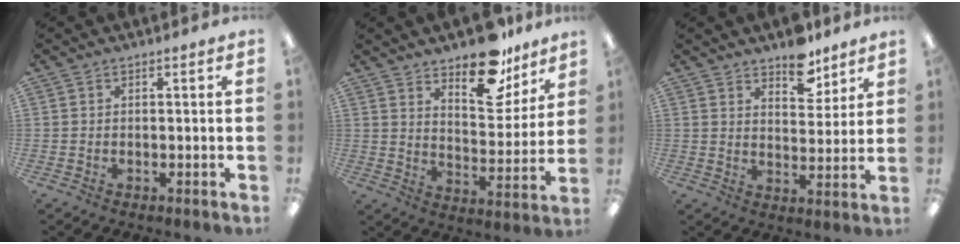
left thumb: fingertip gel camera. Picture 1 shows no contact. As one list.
[{"total": 15.5, "force": [12.0, 6.6, 7.2], "torque": [-0.093, -0.081, 0.211]}, {"total": 8.5, "force": [6.8, 3.9, 3.2], "torque": [-0.021, -0.048, 0.117]}]